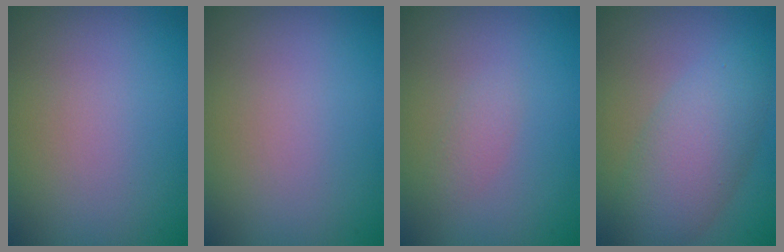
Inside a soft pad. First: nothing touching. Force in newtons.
{"total": 0.0}
{"total": 1.1, "press": 1.1, "slide": 0.0}
{"total": 5.8, "press": 5.8, "slide": 0.1}